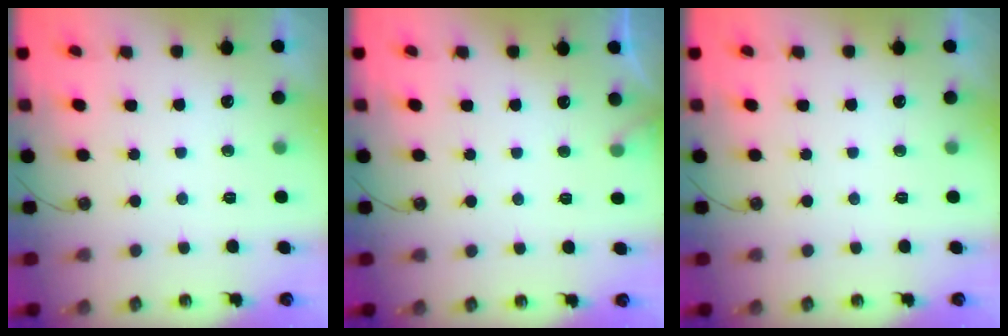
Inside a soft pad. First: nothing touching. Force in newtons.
{"total": 3.9, "press": 3.9, "slide": 0.2}
{"total": 0.0}